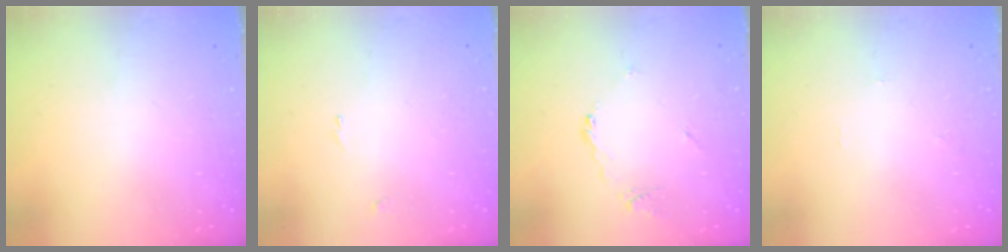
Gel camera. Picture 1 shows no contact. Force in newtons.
{"total": 0.8, "press": 0.7, "slide": 0.4}
{"total": 3.6, "press": 3.5, "slide": 0.5}
{"total": 0.0}